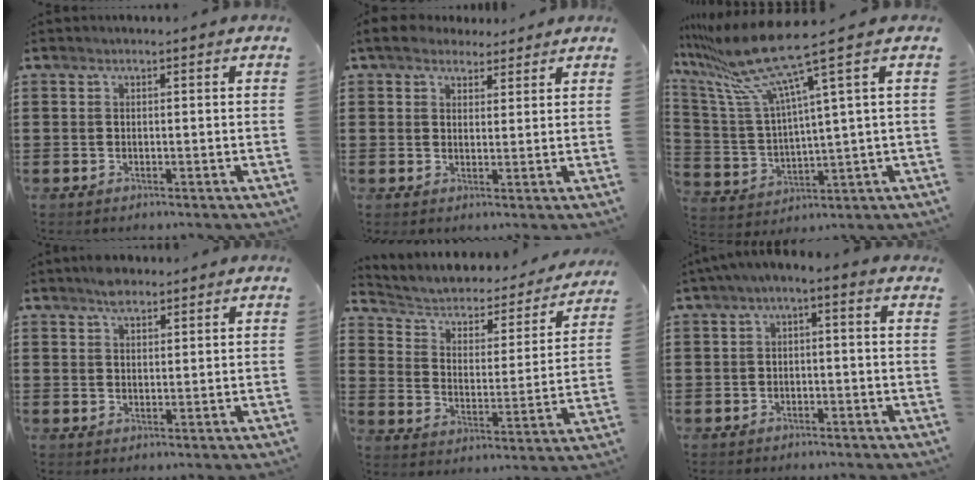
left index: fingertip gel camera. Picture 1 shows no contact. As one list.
[{"total": 4.5, "force": [3.6, 2.3, 1.2], "torque": [-0.038, 0.007, 0.069]}, {"total": 12.5, "force": [8.4, 0.4, 9.2], "torque": [-0.237, -0.053, 0.132]}, {"total": 3.0, "force": [2.4, 1.2, 1.3], "torque": [-0.021, 0.001, 0.044]}, {"total": 3.0, "force": [2.1, 1.9, 1.1], "torque": [-0.039, -0.021, 0.025]}, {"total": 2.0, "force": [-1.7, 0.2, 1.0], "torque": [-0.024, -0.002, -0.040]}]